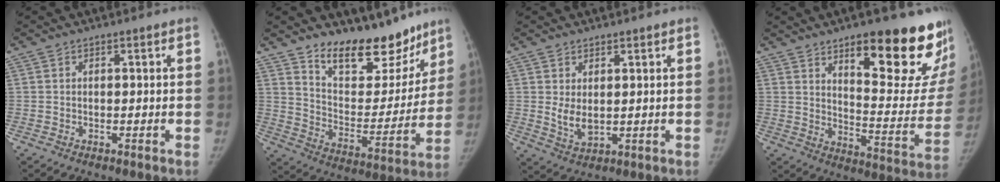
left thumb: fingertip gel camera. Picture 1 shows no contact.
{"total": 17.7, "force": [13.7, 7.3, 8.5], "torque": [-0.084, -0.093, 0.233]}
{"total": 4.6, "force": [1.1, 2.6, 3.6], "torque": [-0.057, -0.018, 0.031]}
{"total": 24.3, "force": [14.5, 7.0, 18.2], "torque": [-0.195, -0.092, 0.207]}